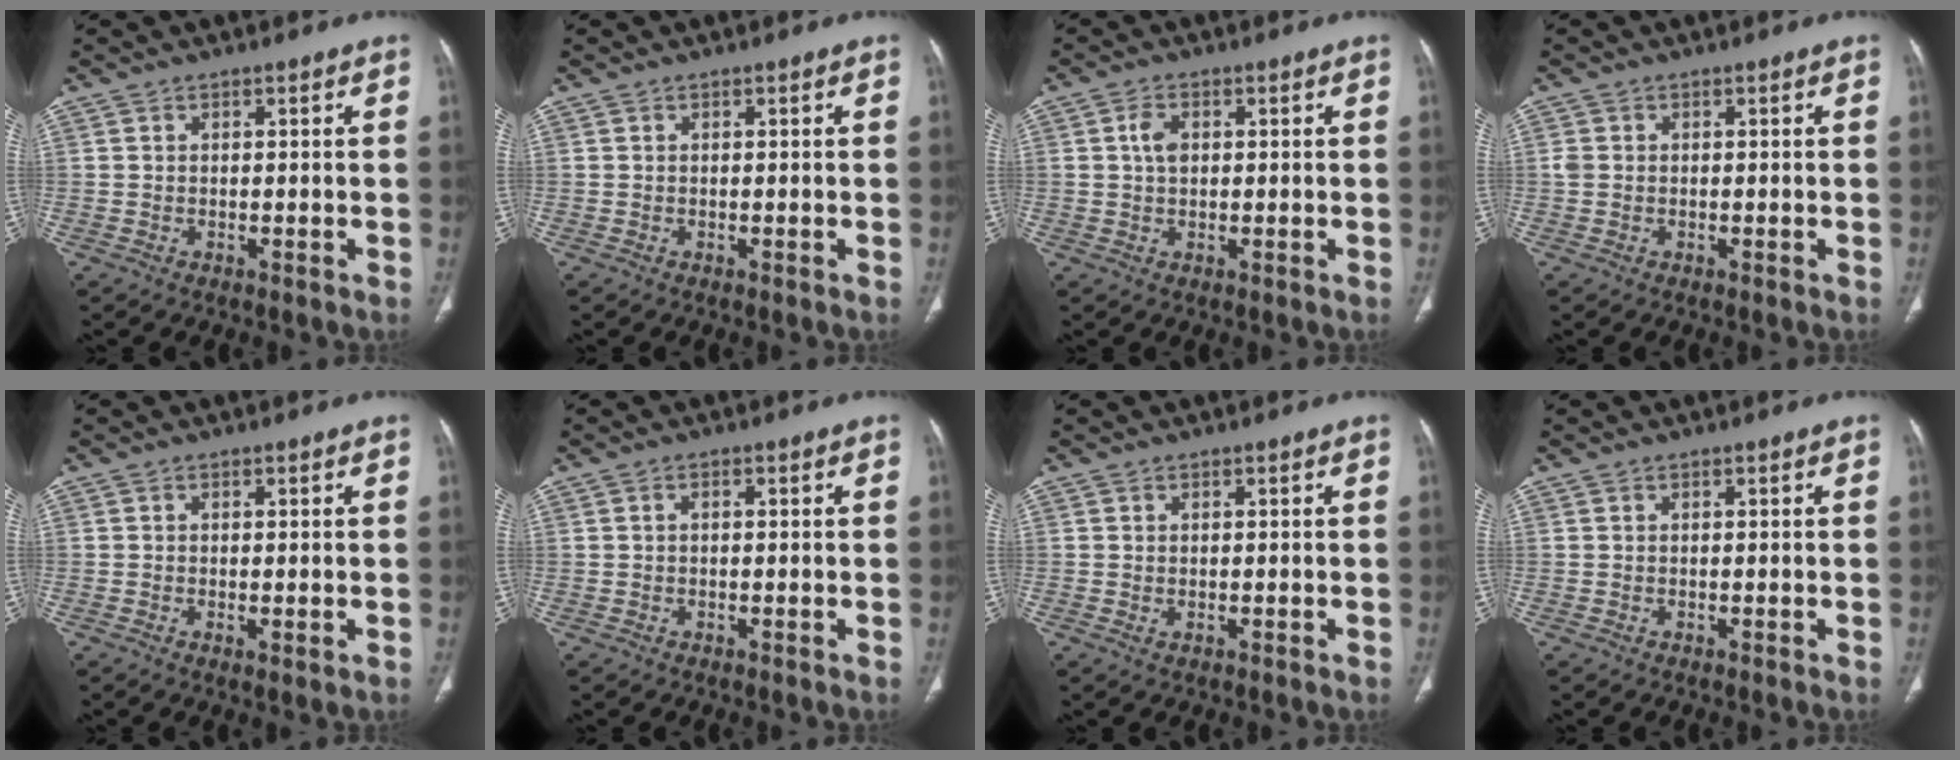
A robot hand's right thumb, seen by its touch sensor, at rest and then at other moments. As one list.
[{"total": 0.0}, {"total": 3.2, "force": [0.7, 2.1, 2.3], "torque": [-0.044, 0.001, 0.012]}, {"total": 1.2, "force": [0.0, 1.0, 0.6], "torque": [-0.015, 0.003, 0.002]}, {"total": 1.5, "force": [-0.3, 0.4, 1.4], "torque": [-0.030, -0.007, -0.004]}, {"total": 0.8, "force": [0.1, 0.5, 0.6], "torque": [-0.010, 0.003, 0.000]}, {"total": 0.7, "force": [0.0, 0.4, 0.5], "torque": [-0.013, 0.000, 0.003]}, {"total": 0.0}]